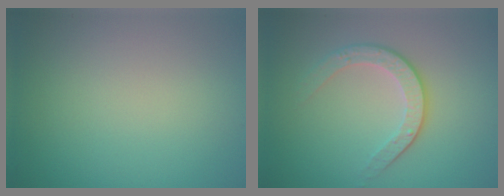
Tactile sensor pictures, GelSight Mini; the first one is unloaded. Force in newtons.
{"total": 3.3, "press": 2.5, "slide": 2.1}